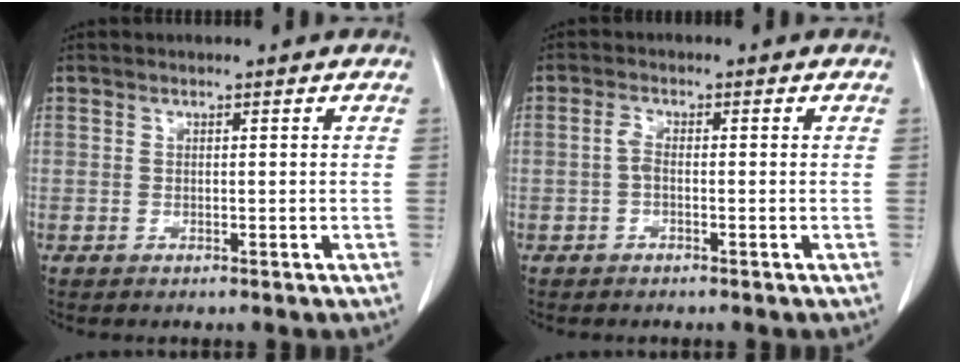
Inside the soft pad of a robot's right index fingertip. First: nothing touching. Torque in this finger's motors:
{"motor_torque": [0.28, -0.02, 0.10, 0.04]}